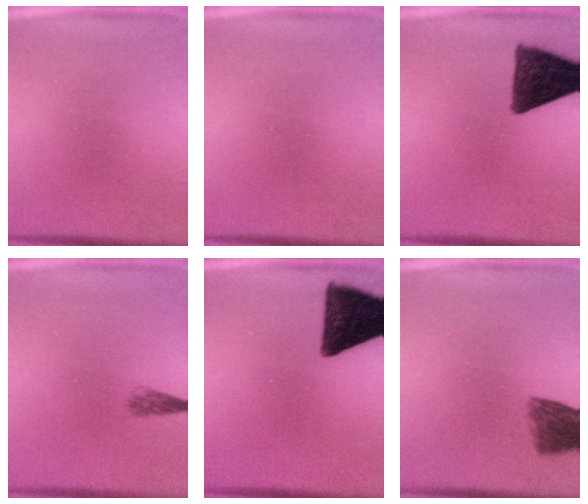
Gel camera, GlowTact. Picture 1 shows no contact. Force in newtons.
{"total": 0.0}
{"total": 11.3}
{"total": 1.8}
{"total": 13.4}
{"total": 6.0}